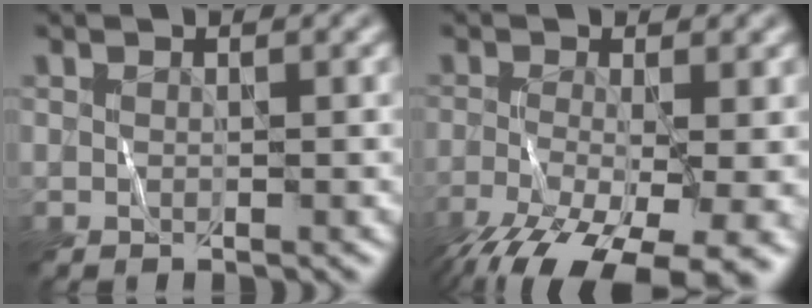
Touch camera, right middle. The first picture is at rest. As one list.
[{"total": 11.4, "force": [-6.6, 4.1, 8.4], "torque": [-0.157, -0.043, -0.099]}]